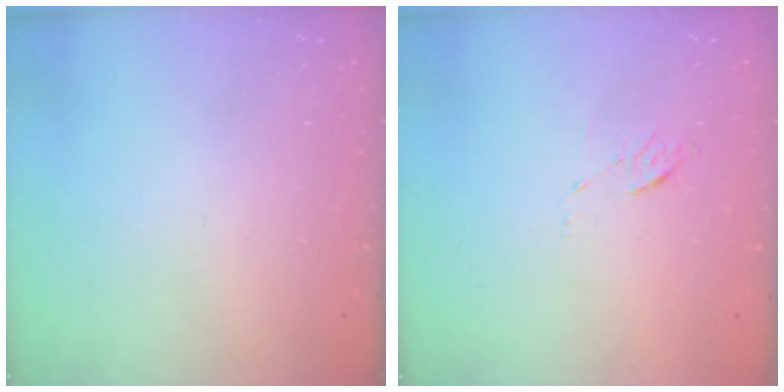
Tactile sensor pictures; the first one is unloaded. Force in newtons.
{"total": 4.0, "press": 3.7, "slide": 1.3}